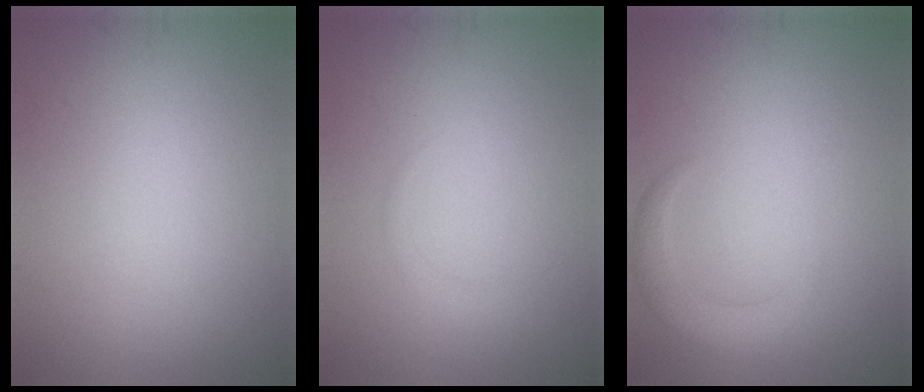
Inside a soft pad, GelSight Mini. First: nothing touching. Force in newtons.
{"total": 0.8, "press": 0.8, "slide": 0.1}
{"total": 2.7, "press": 2.6, "slide": 0.3}